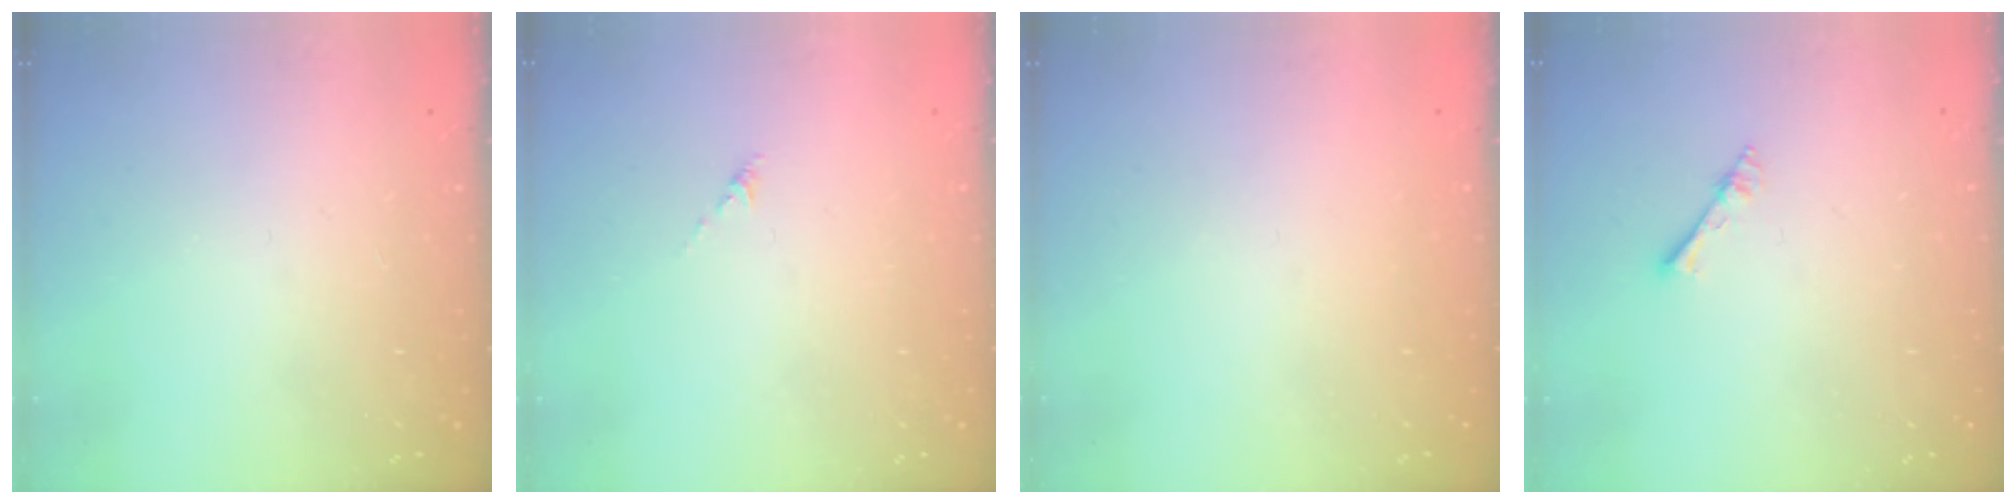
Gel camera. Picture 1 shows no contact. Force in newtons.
{"total": 0.0}
{"total": 1.6, "press": 1.6, "slide": 0.2}
{"total": 4.9, "press": 4.9, "slide": 0.6}